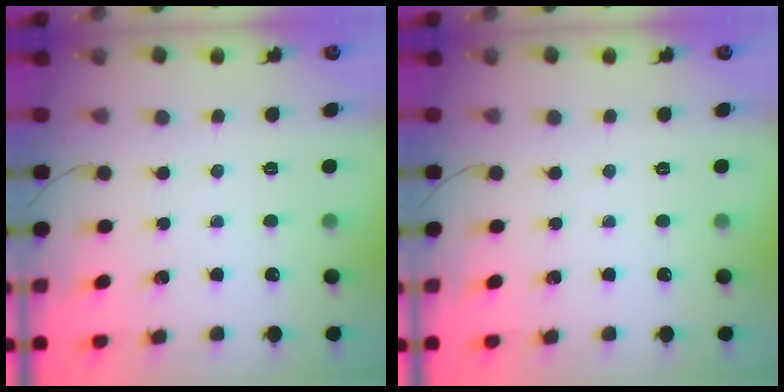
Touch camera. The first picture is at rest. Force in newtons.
{"total": 0.0}